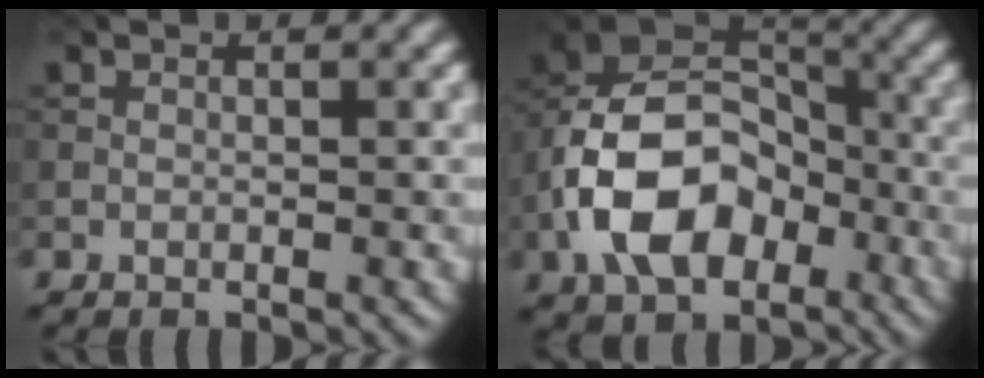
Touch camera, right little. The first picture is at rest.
{"total": 12.1, "force": [-4.0, 8.1, 8.1], "torque": [-0.159, 0.001, -0.081]}